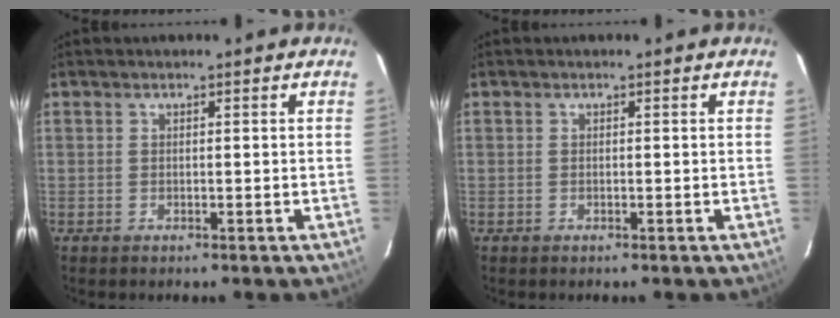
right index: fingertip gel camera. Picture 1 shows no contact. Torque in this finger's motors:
{"motor_torque": [0.02, 0.01, 0.01, 0.00]}